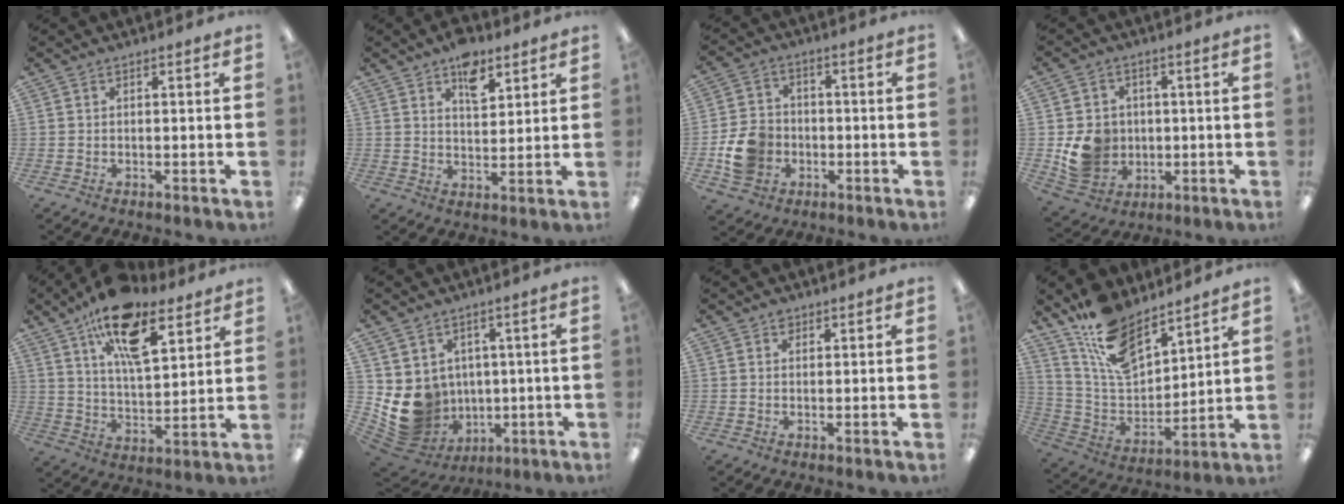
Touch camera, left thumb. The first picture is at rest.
{"total": 8.2, "force": [5.3, 4.5, 4.4], "torque": [-0.053, -0.025, 0.090]}
{"total": 9.8, "force": [-2.7, 8.1, 4.7], "torque": [-0.094, 0.019, -0.049]}
{"total": 9.7, "force": [-0.7, 8.9, 3.7], "torque": [-0.084, 0.008, -0.003]}
{"total": 18.2, "force": [11.6, 7.7, 11.8], "torque": [-0.193, -0.049, 0.195]}
{"total": 10.2, "force": [0.3, 9.7, 3.2], "torque": [-0.089, -0.020, 0.021]}
{"total": 1.6, "force": [1.1, 1.0, 0.6], "torque": [-0.004, -0.002, 0.018]}
{"total": 15.1, "force": [11.4, 6.7, 7.1], "torque": [-0.152, -0.061, 0.215]}